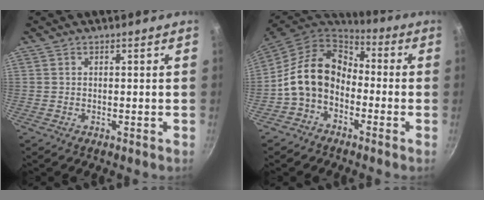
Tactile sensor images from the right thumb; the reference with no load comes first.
{"total": 13.3, "force": [-2.4, 10.0, 8.4], "torque": [-0.124, 0.046, -0.062]}